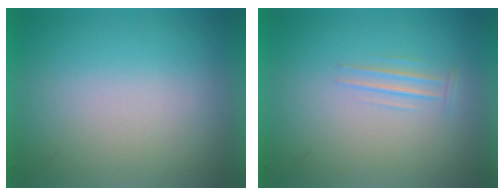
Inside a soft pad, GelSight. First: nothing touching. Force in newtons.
{"total": 1.2}